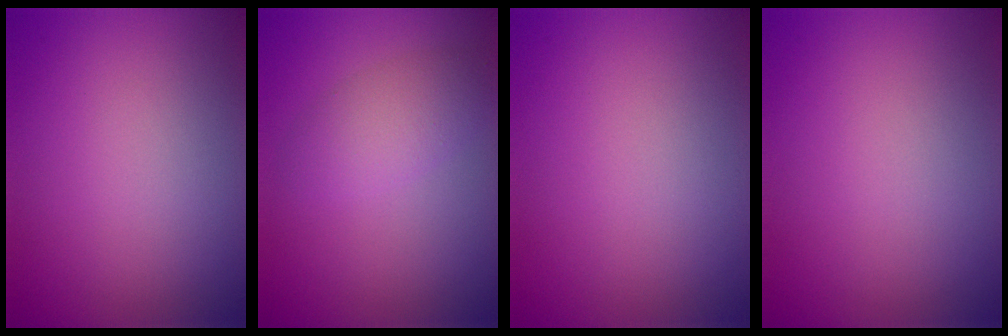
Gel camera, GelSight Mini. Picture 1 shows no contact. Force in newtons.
{"total": 2.8, "press": 2.8, "slide": 0.1}
{"total": 0.0}
{"total": 0.0}